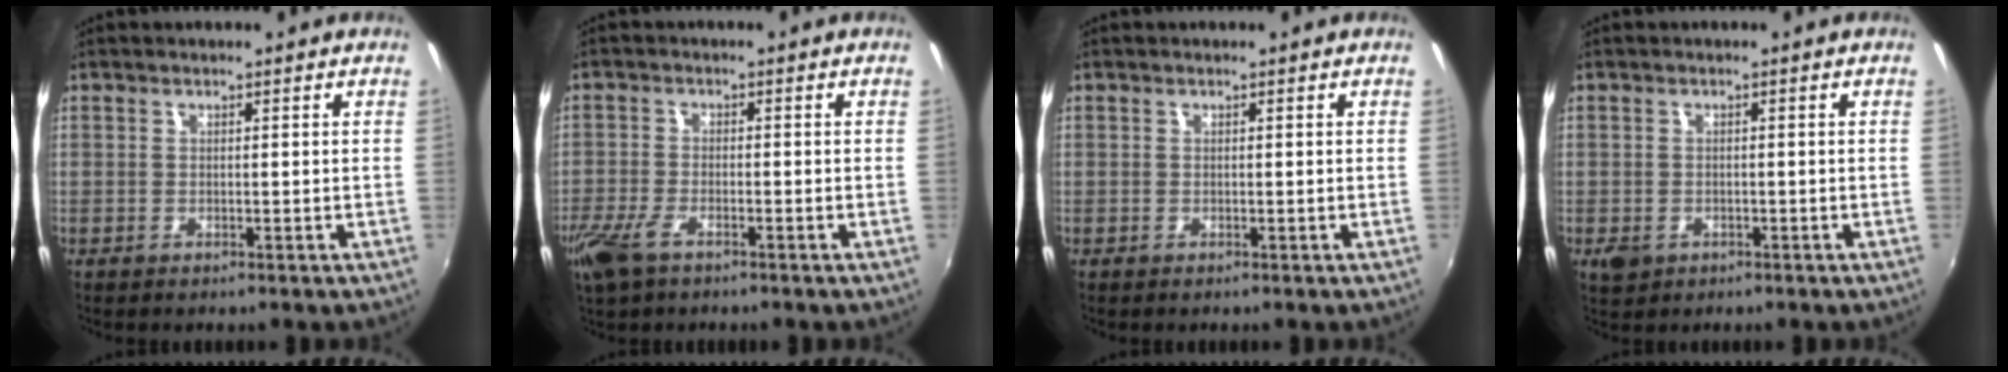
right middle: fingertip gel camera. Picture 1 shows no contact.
{"total": 6.3, "force": [-4.1, 2.5, 4.2], "torque": [-0.109, -0.016, -0.081]}
{"total": 0.0}
{"total": 3.1, "force": [-1.3, 2.4, 1.5], "torque": [-0.028, -0.005, -0.018]}